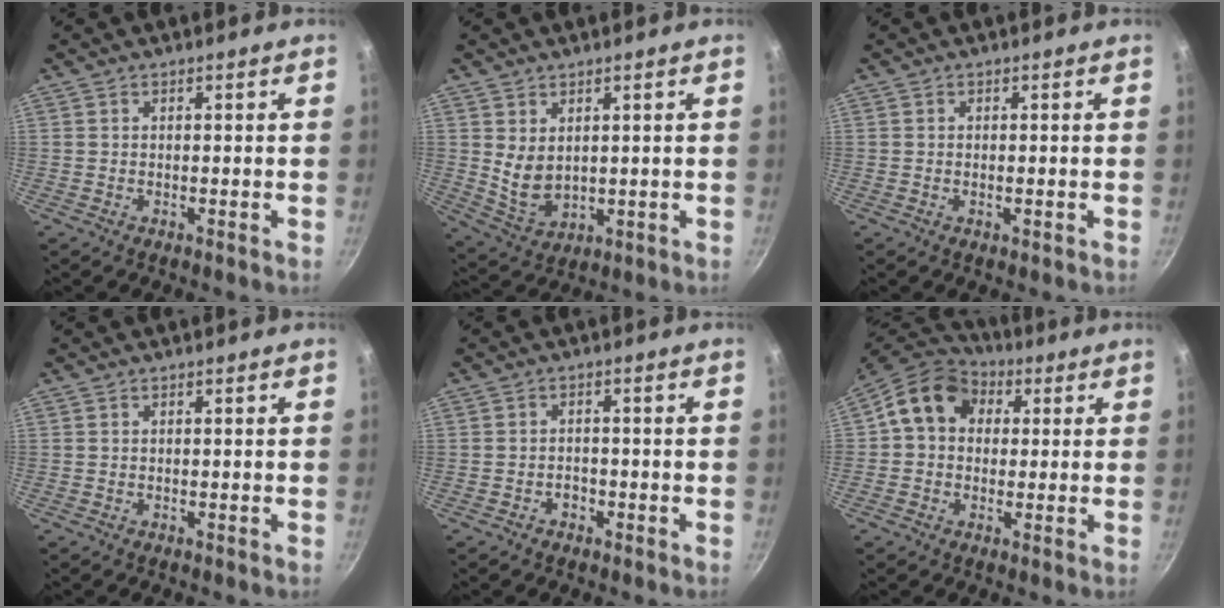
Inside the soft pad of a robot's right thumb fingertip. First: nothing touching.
{"total": 6.3, "force": [1.8, 4.2, 4.4], "torque": [-0.068, -0.026, 0.051]}
{"total": 0.9, "force": [-0.2, 0.4, 0.8], "torque": [-0.014, 0.001, -0.004]}
{"total": 0.0}
{"total": 2.0, "force": [-1.1, 1.5, 0.8], "torque": [0.000, 0.014, -0.015]}
{"total": 12.2, "force": [2.8, 9.9, 6.5], "torque": [-0.083, 0.026, 0.026]}